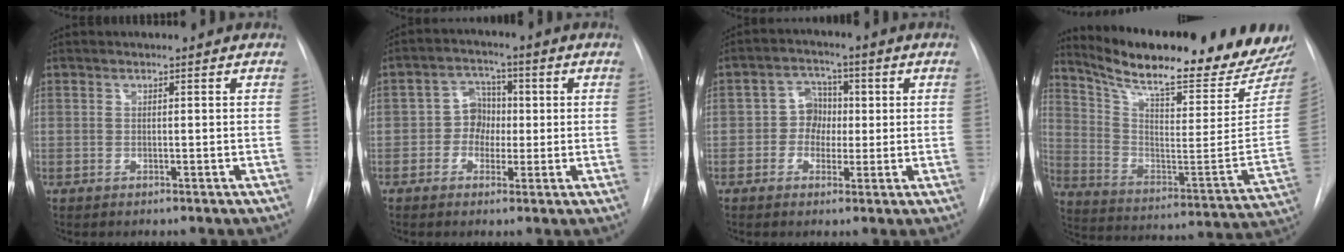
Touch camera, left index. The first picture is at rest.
{"total": 4.8, "force": [-0.3, 4.1, 2.4], "torque": [-0.040, 0.020, -0.010]}
{"total": 4.7, "force": [-0.1, 4.1, 2.3], "torque": [-0.037, 0.020, -0.006]}
{"total": 26.5, "force": [23.1, 2.2, 12.7], "torque": [-0.212, -0.082, 0.327]}